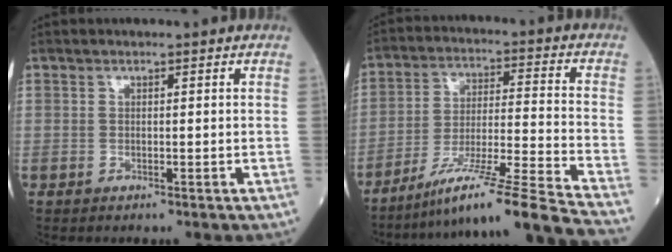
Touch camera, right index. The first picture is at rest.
{"total": 19.0, "force": [-16.0, -2.7, 10.0], "torque": [-0.147, -0.003, -0.263]}